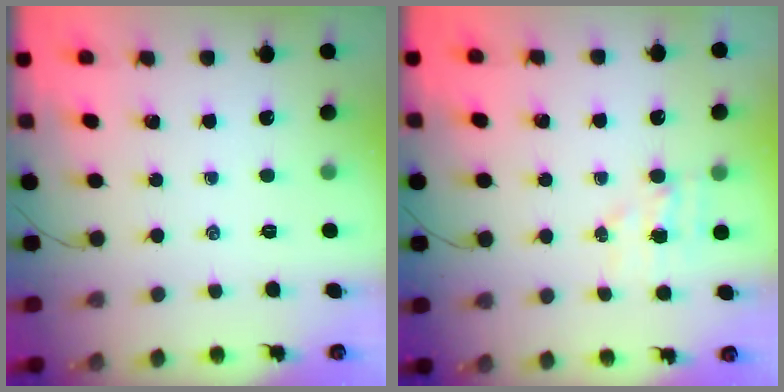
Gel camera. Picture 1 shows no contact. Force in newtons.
{"total": 4.5, "press": 4.3, "slide": 1.0}